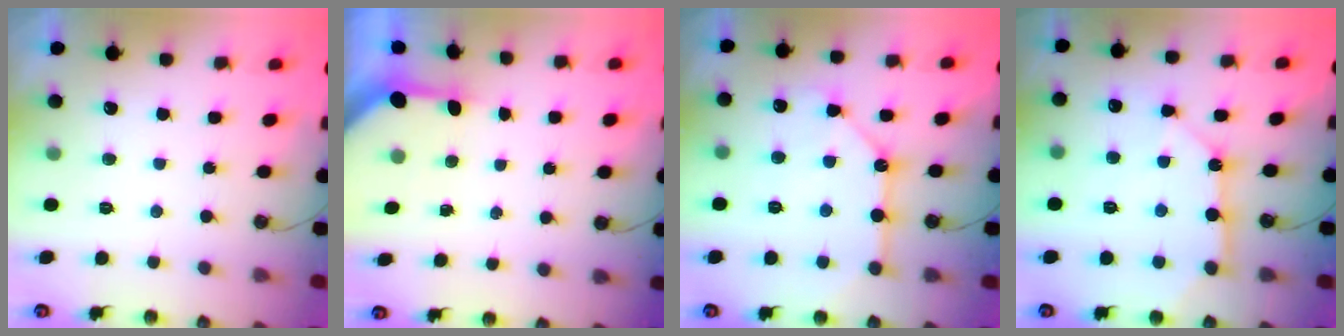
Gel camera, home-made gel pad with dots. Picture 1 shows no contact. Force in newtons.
{"total": 3.3, "press": 3.3, "slide": 0.3}
{"total": 12.9, "press": 12.9, "slide": 1.3}
{"total": 12.3, "press": 12.2, "slide": 1.6}